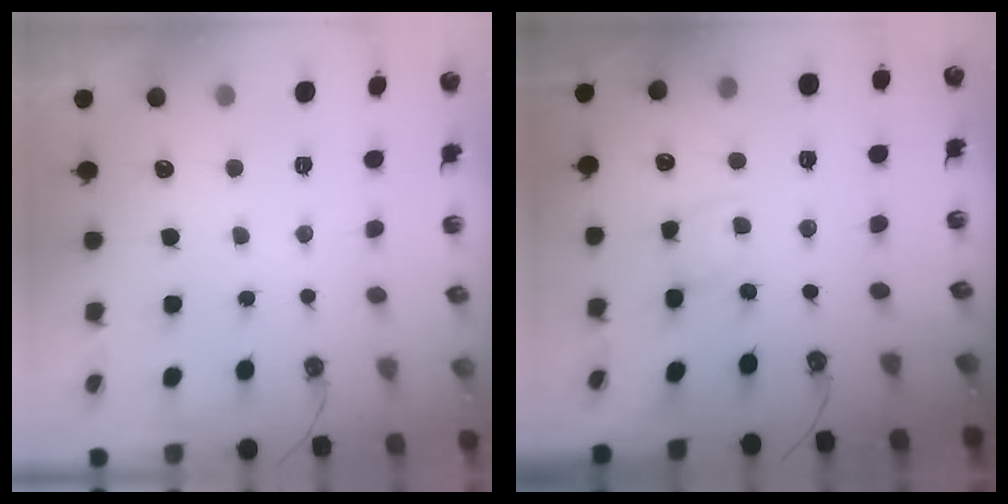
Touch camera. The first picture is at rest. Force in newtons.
{"total": 2.4, "press": 2.4, "slide": 0.2}